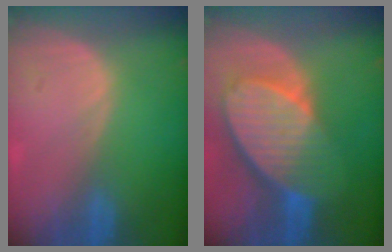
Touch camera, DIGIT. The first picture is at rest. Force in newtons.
{"total": 10.3, "press": 9.0, "slide": 5.0}